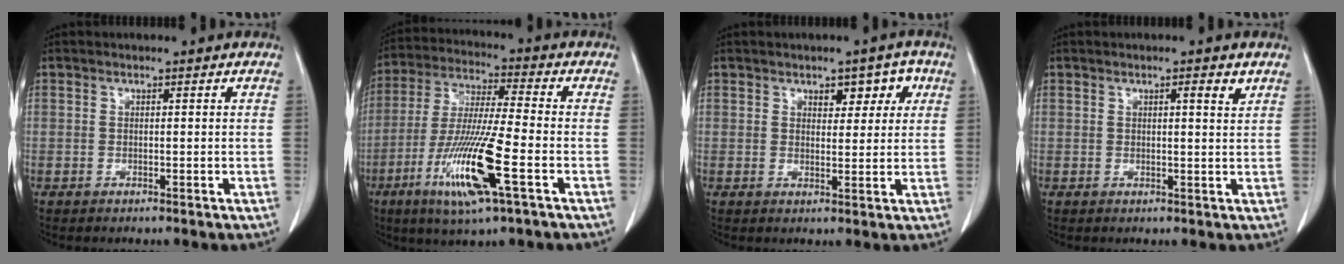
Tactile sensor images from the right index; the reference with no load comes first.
{"total": 14.8, "force": [-5.7, 0.5, 13.6], "torque": [-0.277, -0.026, -0.107]}
{"total": 4.4, "force": [2.0, 2.5, 3.0], "torque": [-0.029, 0.010, 0.026]}
{"total": 2.0, "force": [1.1, 0.2, 1.6], "torque": [-0.026, -0.004, 0.014]}